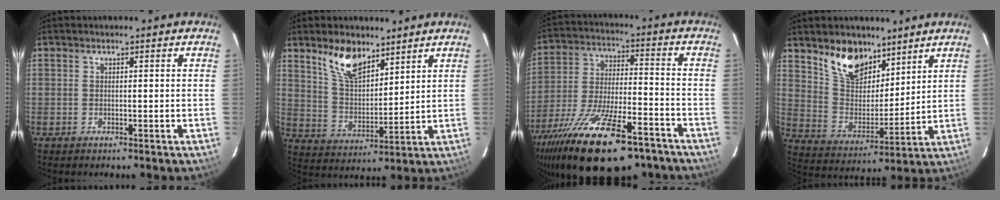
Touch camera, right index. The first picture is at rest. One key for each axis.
{"total": 10.1, "fx": 7.1, "fy": 4.4, "fz": 5.6, "tx": -0.102, "ty": 0.008, "tz": 0.141}
{"total": 26.0, "fx": -18.0, "fy": 8.8, "fz": 16.6, "tx": -0.316, "ty": -0.050, "tz": -0.280}
{"total": 12.4, "fx": 8.8, "fy": 6.6, "fz": 5.8, "tx": -0.116, "ty": 0.004, "tz": 0.171}